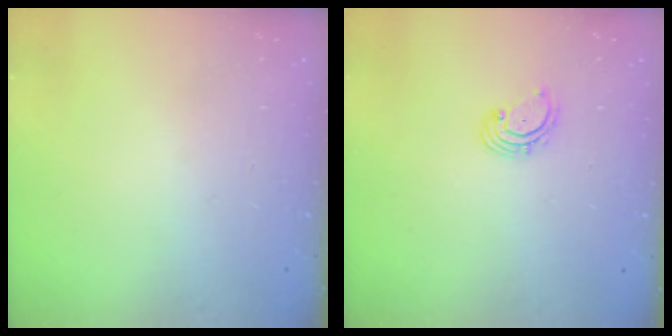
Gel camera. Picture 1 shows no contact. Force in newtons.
{"total": 2.2, "press": 2.1, "slide": 0.7}